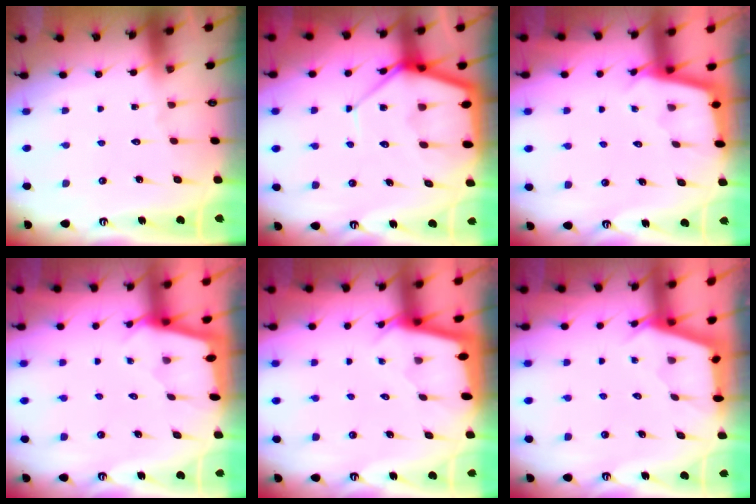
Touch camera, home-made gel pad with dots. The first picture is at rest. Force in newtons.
{"total": 12.0, "press": 11.9, "slide": 1.2}
{"total": 2.6, "press": 2.6, "slide": 0.2}
{"total": 1.7, "press": 1.7, "slide": 0.1}
{"total": 2.0, "press": 2.0, "slide": 0.1}
{"total": 2.7, "press": 2.7, "slide": 0.3}